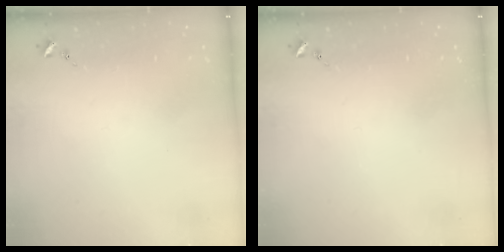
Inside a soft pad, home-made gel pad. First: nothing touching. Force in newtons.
{"total": 0.0}